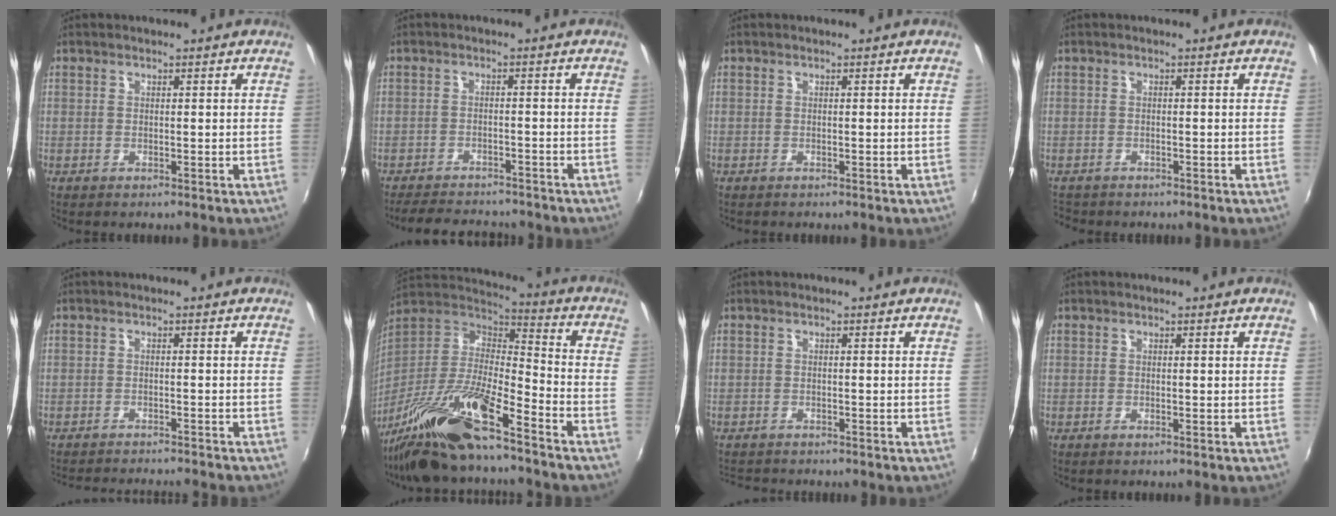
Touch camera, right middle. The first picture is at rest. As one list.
[{"total": 9.8, "force": [-8.9, 2.8, 3.2], "torque": [-0.084, 0.000, -0.129]}, {"total": 0.0}, {"total": 2.6, "force": [-2.4, 1.0, 0.5], "torque": [-0.018, -0.010, -0.042]}, {"total": 8.4, "force": [-7.9, 0.5, 3.0], "torque": [-0.069, -0.011, -0.115]}, {"total": 19.7, "force": [-14.2, 3.7, 13.2], "torque": [-0.255, -0.018, -0.272]}, {"total": 3.2, "force": [-3.0, 0.6, 0.7], "torque": [-0.025, -0.014, -0.052]}, {"total": 0.0}]